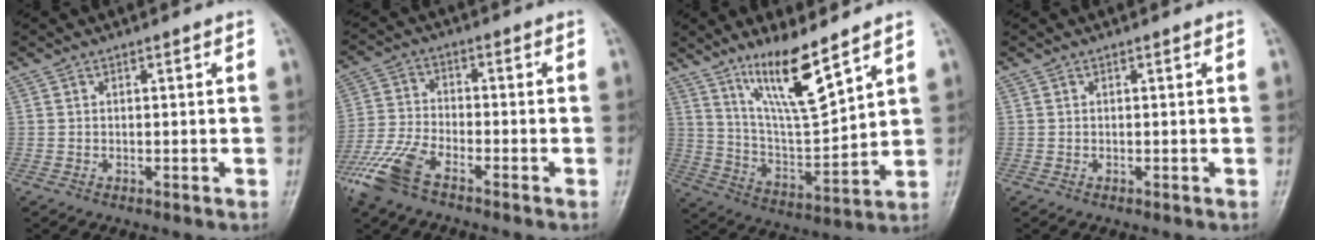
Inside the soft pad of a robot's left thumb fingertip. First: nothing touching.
{"total": 9.1, "force": [-6.2, 3.8, 5.6], "torque": [-0.131, 0.012, -0.131]}
{"total": 13.1, "force": [9.0, 2.3, 9.3], "torque": [-0.154, -0.066, 0.179]}
{"total": 0.0}